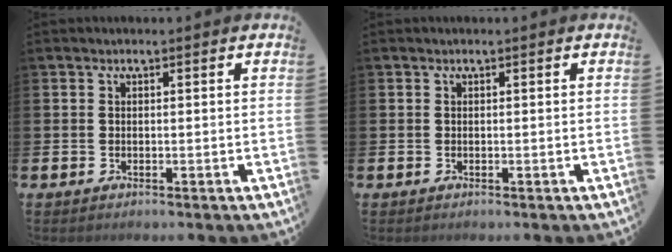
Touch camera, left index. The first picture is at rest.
{"total": 0.0}